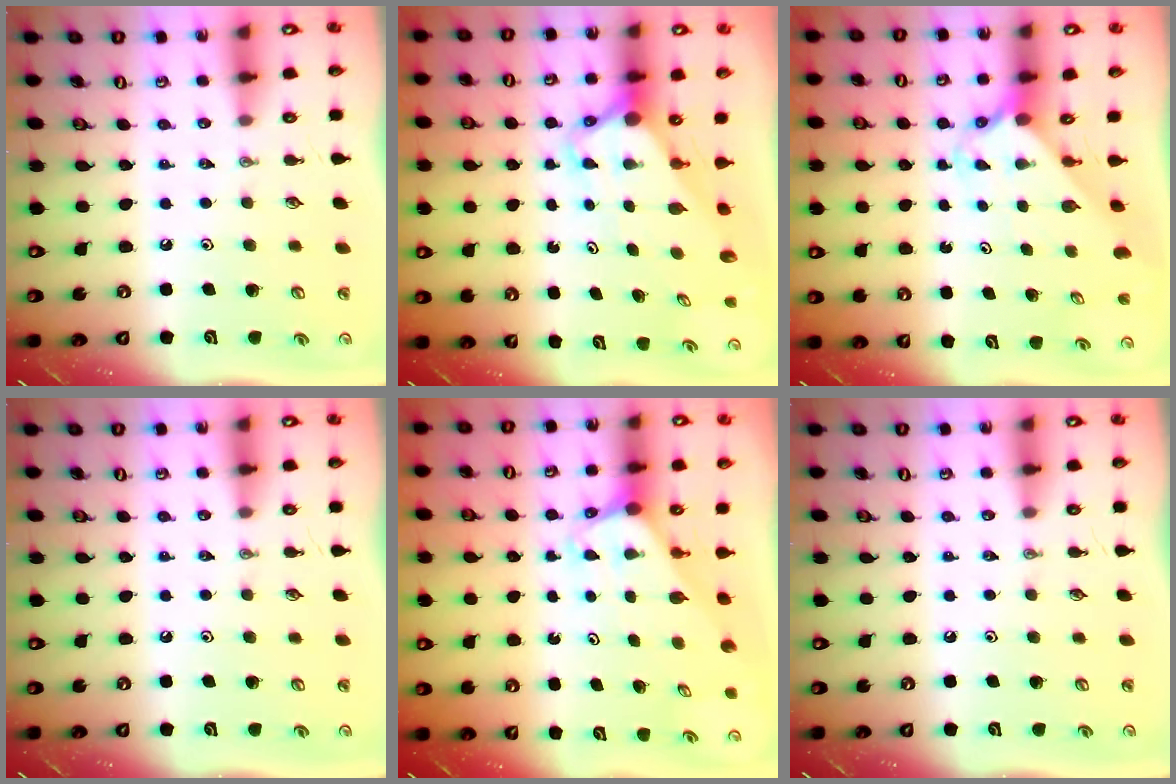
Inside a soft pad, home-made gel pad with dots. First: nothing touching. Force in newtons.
{"total": 3.6, "press": 3.6, "slide": 0.2}
{"total": 2.4, "press": 2.4, "slide": 0.2}
{"total": 0.0}
{"total": 1.8, "press": 1.8, "slide": 0.1}
{"total": 0.0}